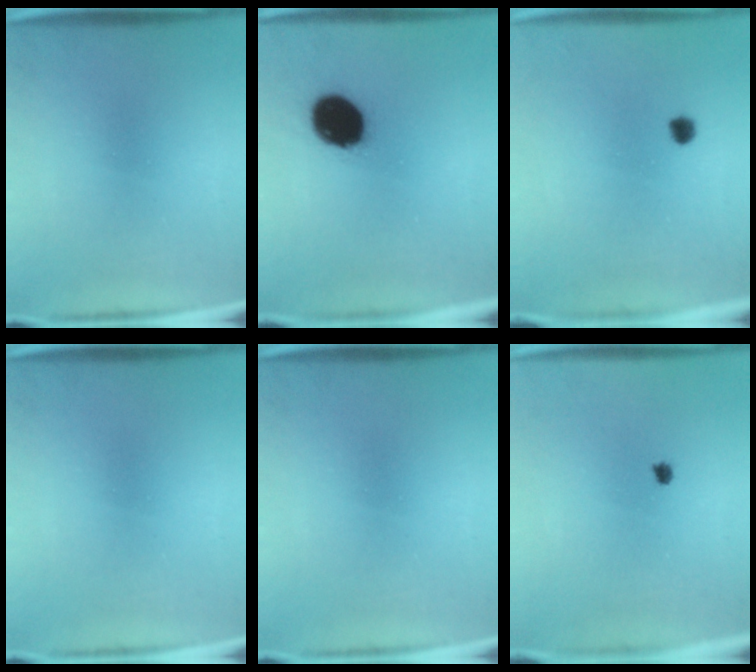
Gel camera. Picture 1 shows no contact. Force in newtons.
{"total": 14.8}
{"total": 1.9}
{"total": 0.0}
{"total": 0.0}
{"total": 0.6}